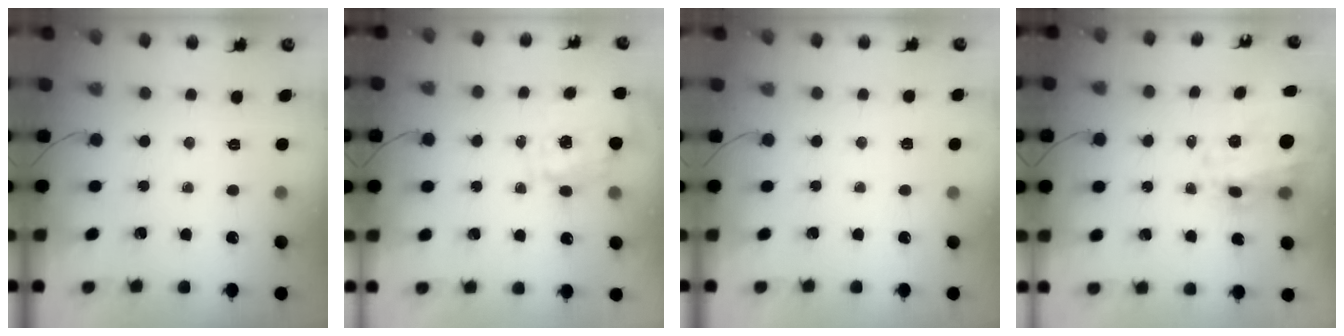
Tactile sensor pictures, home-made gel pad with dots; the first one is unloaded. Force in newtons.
{"total": 1.5, "press": 1.5, "slide": 0.5}
{"total": 4.5, "press": 4.3, "slide": 1.3}
{"total": 8.7, "press": 8.2, "slide": 3.0}